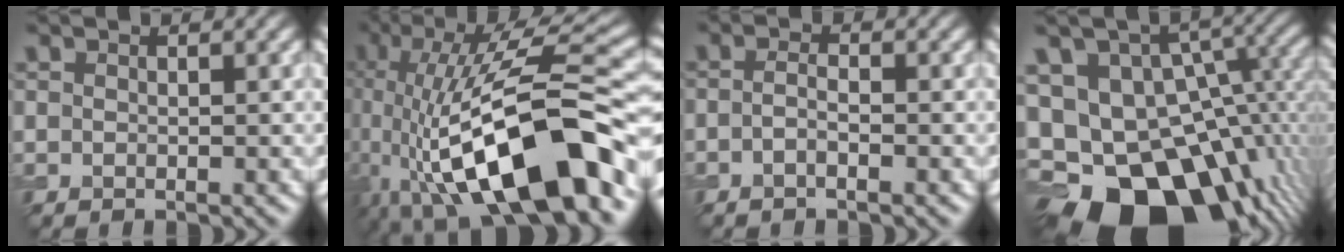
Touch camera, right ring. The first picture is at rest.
{"total": 15.3, "force": [-5.4, 4.9, 13.4], "torque": [-0.217, 0.017, -0.096]}
{"total": 1.4, "force": [-0.7, 0.4, 1.2], "torque": [-0.010, -0.010, -0.022]}
{"total": 17.8, "force": [-6.2, 11.6, 12.0], "torque": [-0.188, -0.022, -0.081]}